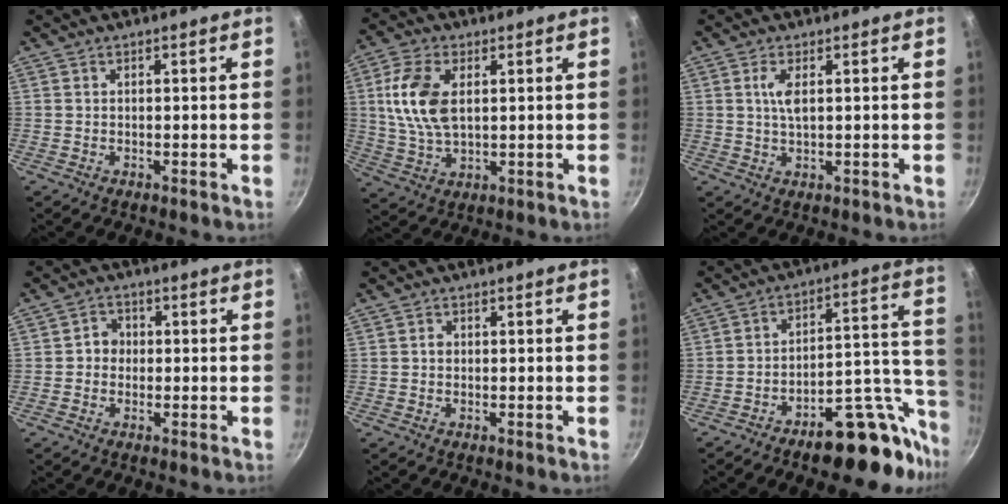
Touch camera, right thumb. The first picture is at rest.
{"total": 11.1, "force": [2.2, 6.3, 8.9], "torque": [-0.174, -0.002, 0.043]}
{"total": 3.5, "force": [0.7, 1.3, 3.1], "torque": [-0.063, -0.001, 0.016]}
{"total": 3.2, "force": [-0.3, 2.9, 1.3], "torque": [0.003, 0.009, -0.011]}
{"total": 1.0, "force": [0.0, 0.9, 0.5], "torque": [-0.006, 0.005, -0.001]}
{"total": 20.2, "force": [-13.3, 8.2, 12.8], "torque": [-0.103, 0.097, -0.188]}